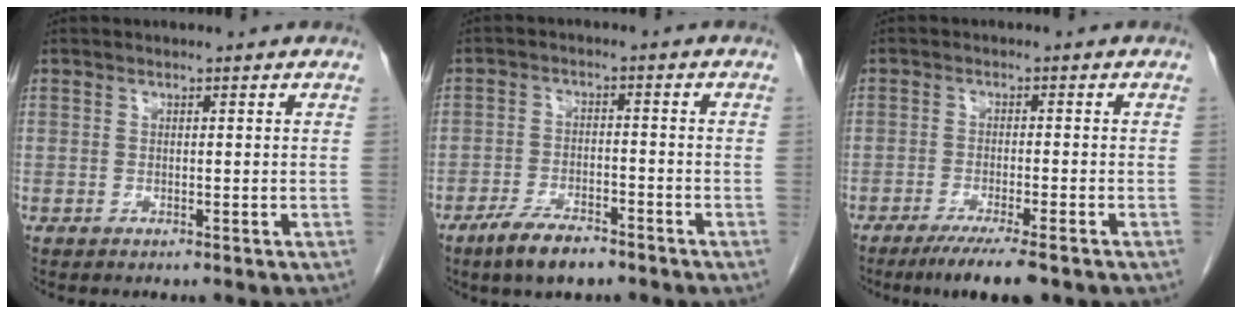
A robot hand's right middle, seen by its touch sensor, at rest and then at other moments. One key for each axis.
{"total": 6.5, "fx": -4.9, "fy": 1.9, "fz": 3.9, "tx": -0.077, "ty": -0.005, "tz": -0.084}
{"total": 7.4, "fx": -5.4, "fy": 0.5, "fz": 5.1, "tx": -0.073, "ty": -0.016, "tz": -0.083}